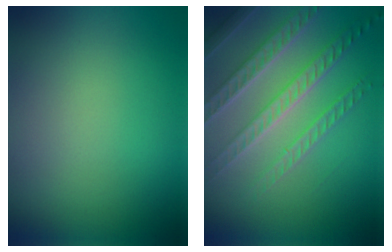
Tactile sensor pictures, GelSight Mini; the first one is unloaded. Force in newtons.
{"total": 4.7, "press": 4.3, "slide": 1.8}